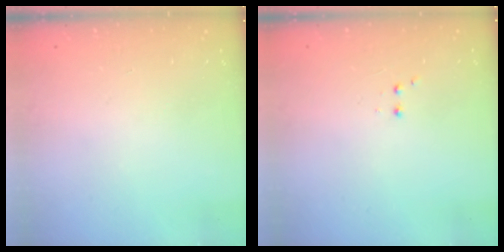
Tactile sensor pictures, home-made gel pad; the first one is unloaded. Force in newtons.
{"total": 2.0, "press": 1.8, "slide": 0.9}